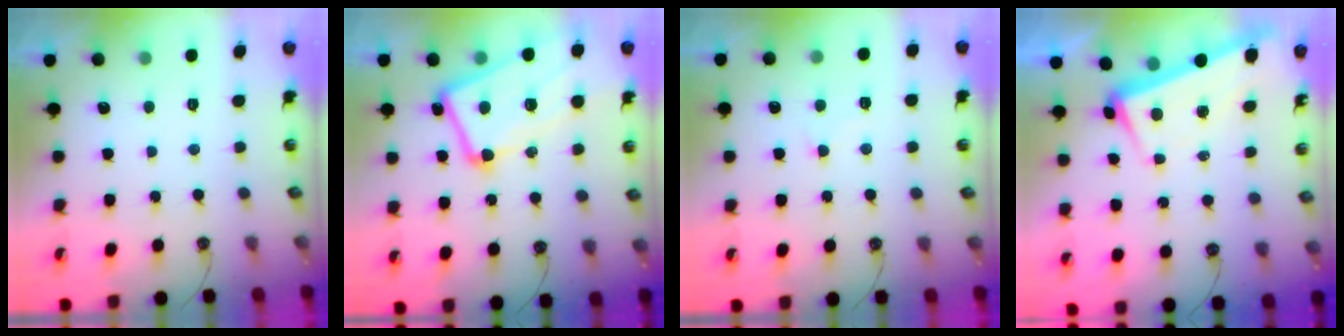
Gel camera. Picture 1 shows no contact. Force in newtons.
{"total": 10.2, "press": 10.1, "slide": 1.5}
{"total": 0.9, "press": 0.6, "slide": 0.6}
{"total": 2.8, "press": 2.3, "slide": 1.7}